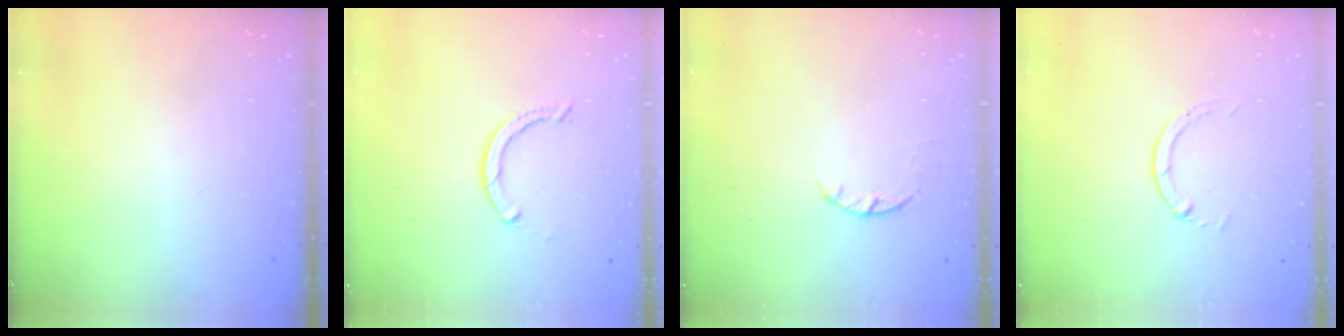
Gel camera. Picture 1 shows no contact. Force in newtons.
{"total": 2.4, "press": 2.4, "slide": 0.0}
{"total": 2.5, "press": 2.4, "slide": 0.4}
{"total": 1.3, "press": 1.3, "slide": 0.2}